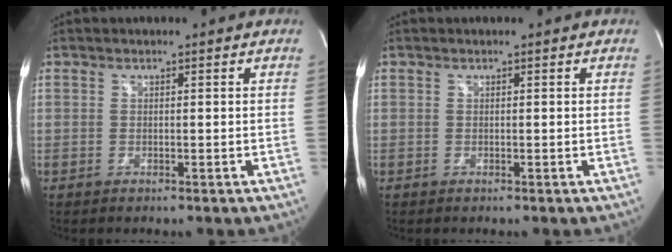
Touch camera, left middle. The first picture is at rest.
{"total": 0.0}